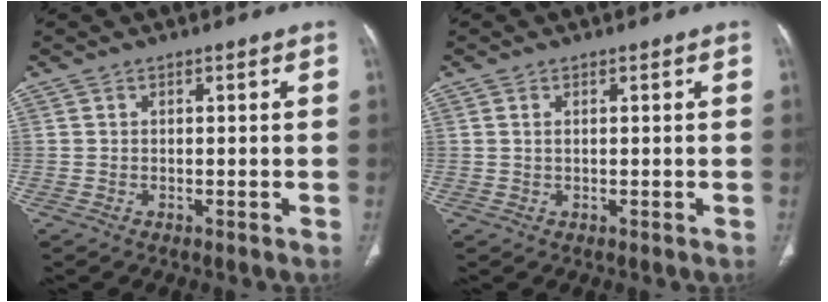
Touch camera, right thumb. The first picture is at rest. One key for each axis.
{"total": 0.8, "fx": 0.3, "fy": 0.3, "fz": 0.6, "tx": -0.017, "ty": 0.003, "tz": 0.007}